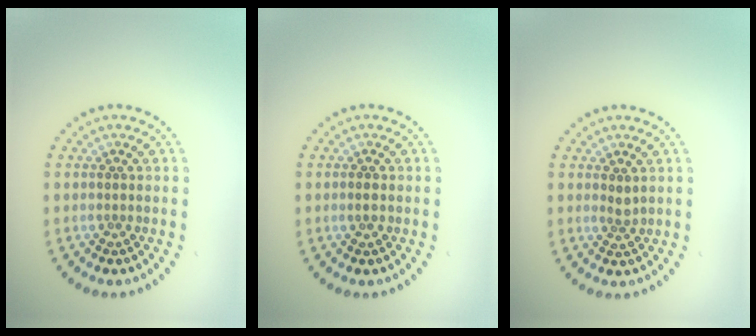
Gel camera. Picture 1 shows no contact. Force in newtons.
{"total": 0.9, "press": 0.9, "slide": 0.0}
{"total": 0.9, "press": 0.7, "slide": 0.7}